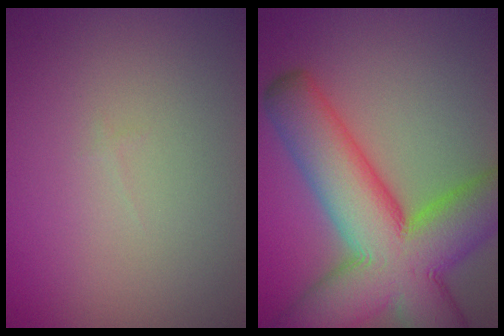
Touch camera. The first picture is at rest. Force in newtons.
{"total": 14.8, "press": 14.7, "slide": 0.7}